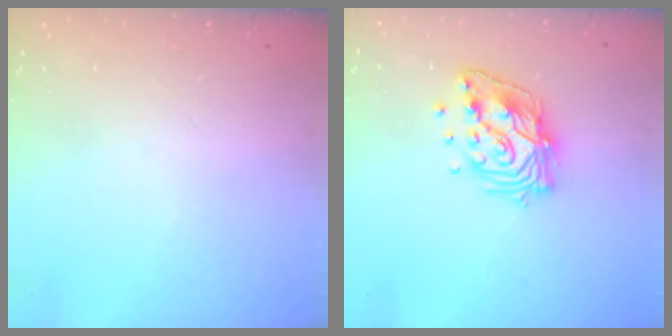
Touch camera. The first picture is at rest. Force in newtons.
{"total": 13.3, "press": 13.2, "slide": 1.5}